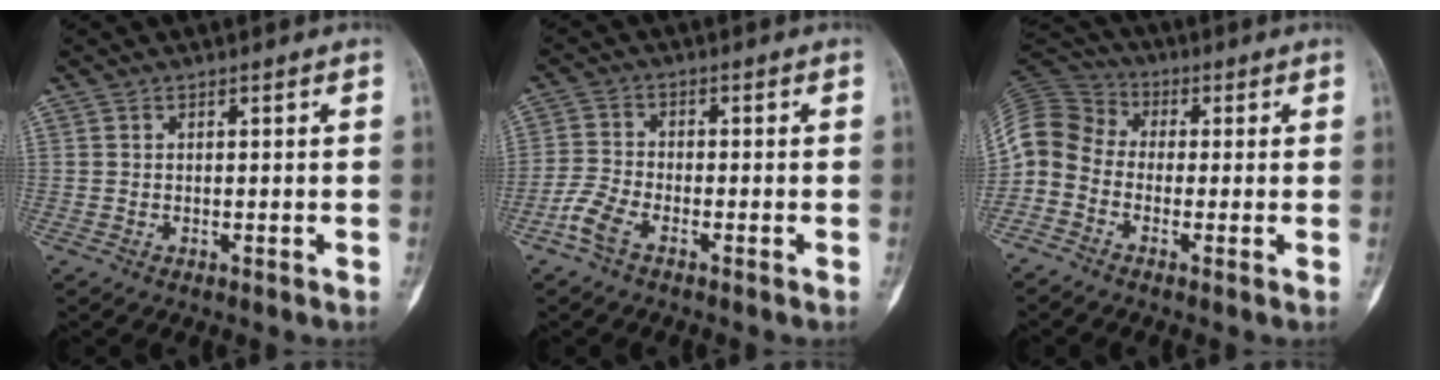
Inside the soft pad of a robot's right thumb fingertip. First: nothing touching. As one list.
[{"total": 4.6, "force": [-2.9, 1.8, 3.0], "torque": [-0.072, 0.013, -0.066]}, {"total": 8.6, "force": [-2.1, 7.2, 4.2], "torque": [-0.079, 0.041, -0.060]}]